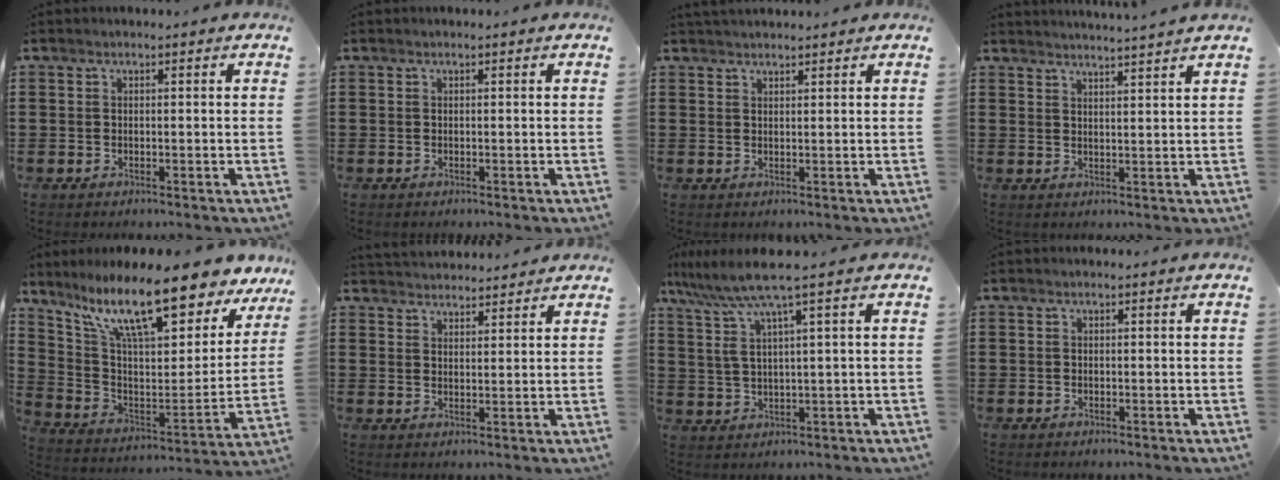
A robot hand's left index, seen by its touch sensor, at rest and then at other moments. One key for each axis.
{"total": 0.0}
{"total": 1.4, "fx": 1.4, "fy": 0.2, "fz": 0.2, "tx": -0.005, "ty": 0.002, "tz": 0.027}
{"total": 2.8, "fx": 2.7, "fy": -0.9, "fz": 0.1, "tx": -0.009, "ty": -0.015, "tz": 0.049}
{"total": 16.0, "fx": 11.8, "fy": 2.8, "fz": 10.4, "tx": -0.214, "ty": -0.076, "tz": 0.198}
{"total": 2.9, "fx": 2.8, "fy": 0.2, "fz": -0.4, "tx": -0.002, "ty": -0.007, "tz": 0.055}
{"total": 6.5, "fx": 3.4, "fy": -0.1, "fz": 5.5, "tx": -0.134, "ty": -0.021, "tz": 0.049}
{"total": 0.0}